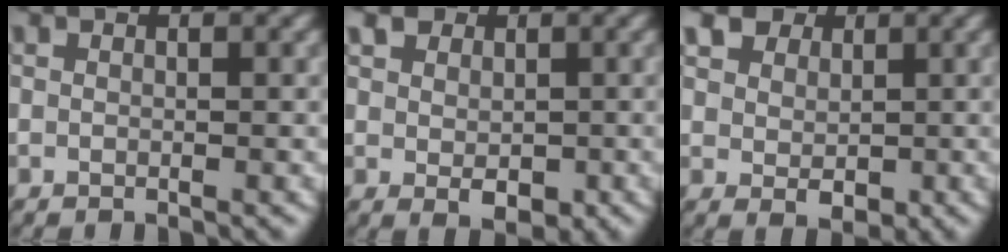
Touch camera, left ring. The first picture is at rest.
{"total": 3.3, "force": [0.3, 2.2, 2.4], "torque": [-0.043, -0.020, 0.019]}
{"total": 5.7, "force": [2.1, 4.1, 3.3], "torque": [-0.061, -0.012, 0.042]}